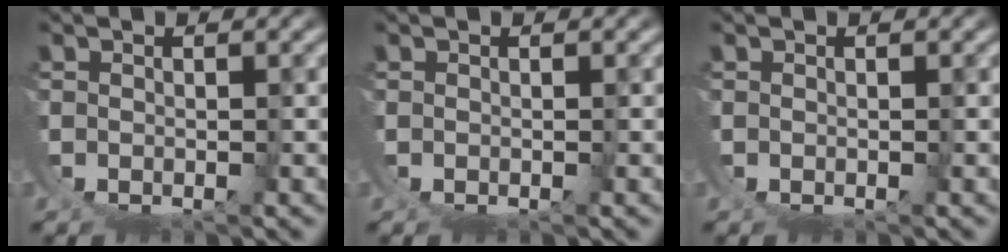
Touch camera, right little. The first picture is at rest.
{"total": 0.0}
{"total": 0.0}